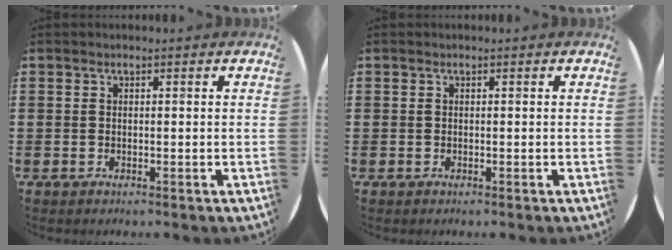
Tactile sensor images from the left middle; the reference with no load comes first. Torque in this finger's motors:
{"motor_torque": [0.30, -0.18, -0.01, 0.01]}